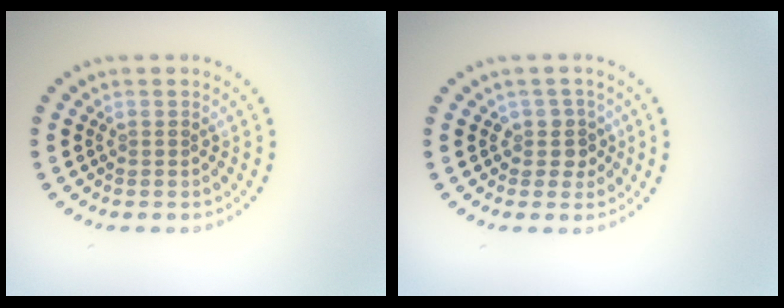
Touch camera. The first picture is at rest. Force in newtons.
{"total": 1.8, "press": 1.5, "slide": 0.9}